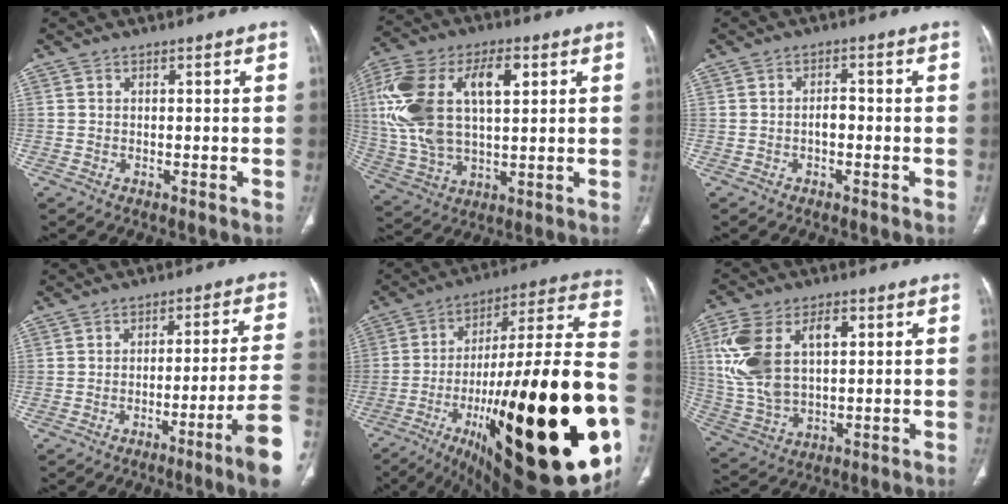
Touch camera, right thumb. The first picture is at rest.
{"total": 21.2, "force": [5.1, 11.3, 17.2], "torque": [-0.346, 0.007, 0.089]}
{"total": 2.1, "force": [-0.6, 1.1, 1.6], "torque": [-0.020, 0.010, -0.012]}
{"total": 12.4, "force": [-5.4, -1.0, 11.1], "torque": [-0.157, 0.018, -0.082]}
{"total": 44.3, "force": [-14.0, 12.6, 40.1], "torque": [-0.546, 0.059, -0.209]}
{"total": 15.8, "force": [3.9, 9.4, 12.1], "torque": [-0.243, 0.005, 0.080]}